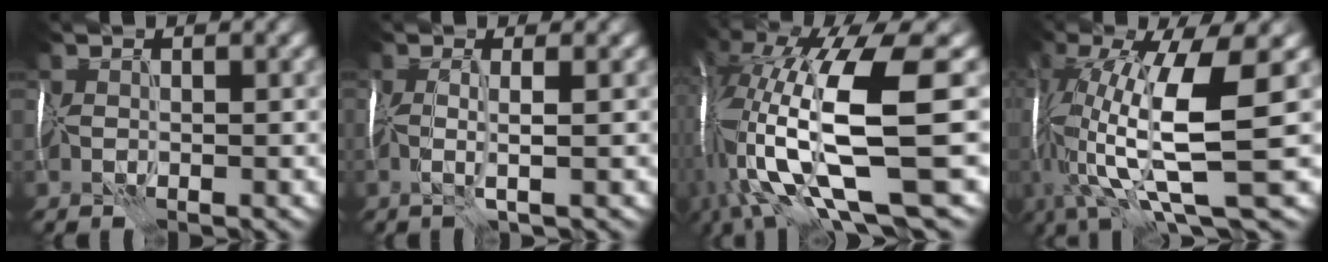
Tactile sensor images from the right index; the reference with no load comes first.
{"total": 2.0, "force": [-0.1, 0.3, 2.0], "torque": [-0.030, 0.001, -0.004]}
{"total": 15.5, "force": [-1.3, 4.5, 14.7], "torque": [-0.292, -0.002, -0.005]}
{"total": 13.2, "force": [0.2, 3.8, 12.6], "torque": [-0.242, -0.012, 0.018]}